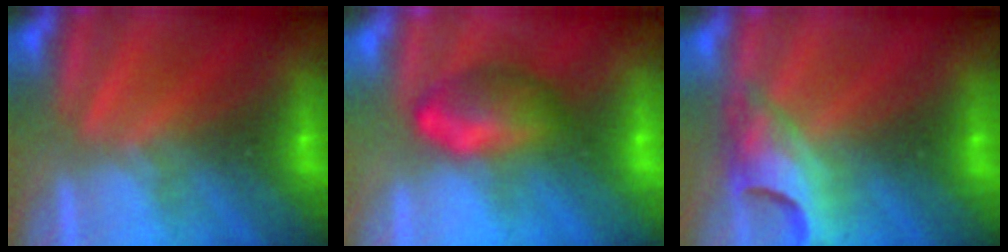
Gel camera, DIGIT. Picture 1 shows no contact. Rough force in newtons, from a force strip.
{"total": 6.9}
{"total": 4.6}